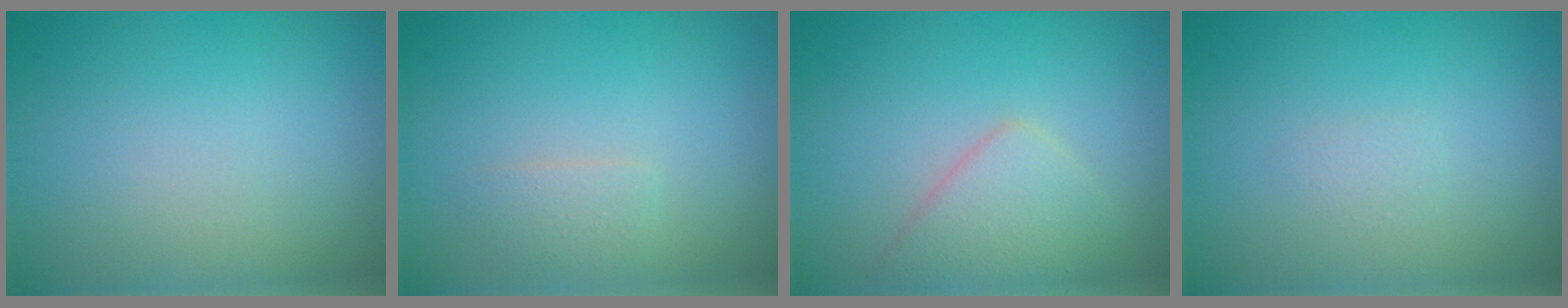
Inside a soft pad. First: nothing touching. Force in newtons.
{"total": 1.0, "press": 1.0, "slide": 0.0}
{"total": 2.7, "press": 2.7, "slide": 0.1}
{"total": 0.5, "press": 0.5, "slide": 0.1}